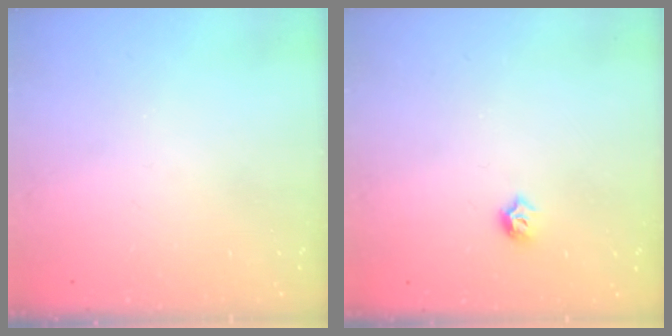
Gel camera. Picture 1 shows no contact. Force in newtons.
{"total": 4.9, "press": 4.8, "slide": 0.9}